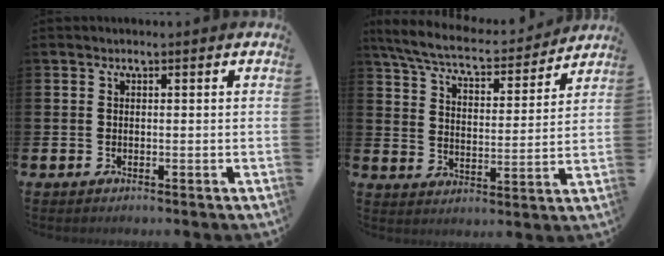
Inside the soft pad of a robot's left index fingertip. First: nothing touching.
{"total": 7.4, "force": [6.8, 1.3, 2.5], "torque": [-0.081, -0.045, 0.115]}